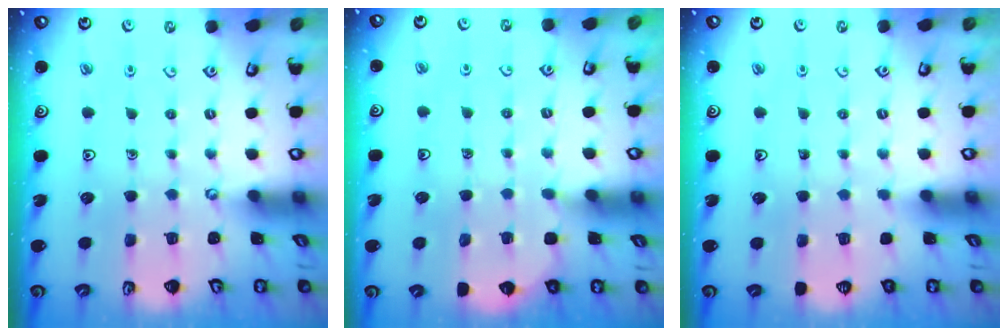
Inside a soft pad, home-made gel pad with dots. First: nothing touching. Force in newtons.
{"total": 4.8, "press": 4.8, "slide": 0.5}
{"total": 0.0}